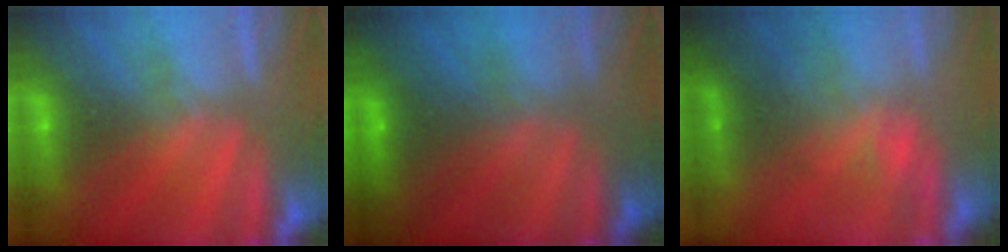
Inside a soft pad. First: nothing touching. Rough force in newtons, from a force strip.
{"total": 7.3}
{"total": 1.8}